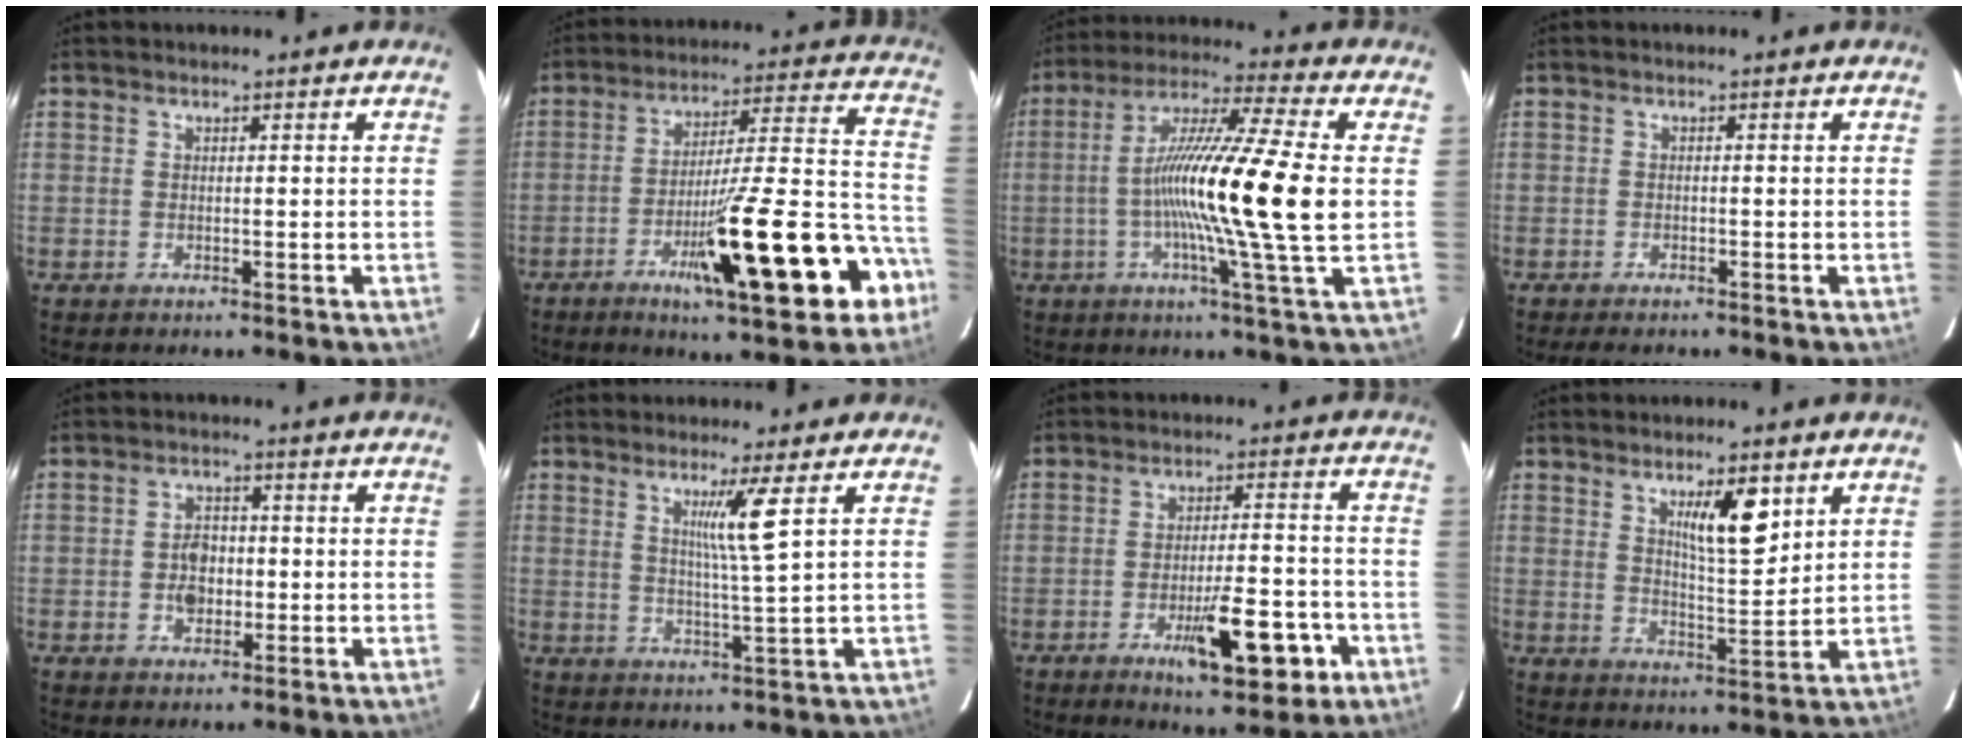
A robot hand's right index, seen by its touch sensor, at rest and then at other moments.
{"total": 20.5, "force": [-9.3, 1.9, 18.2], "torque": [-0.239, 0.004, -0.134]}
{"total": 17.6, "force": [-0.8, -1.4, 17.5], "torque": [-0.307, -0.006, -0.031]}
{"total": 2.3, "force": [-1.9, 0.8, 0.9], "torque": [-0.017, -0.004, -0.024]}
{"total": 4.1, "force": [-0.6, 2.9, 2.9], "torque": [-0.052, 0.006, -0.009]}
{"total": 5.4, "force": [2.2, -1.6, 4.6], "torque": [-0.083, -0.015, 0.041]}
{"total": 10.9, "force": [-5.0, 2.5, 9.3], "torque": [-0.133, -0.002, -0.069]}
{"total": 7.6, "force": [3.8, 1.6, 6.4], "torque": [-0.105, -0.006, 0.065]}